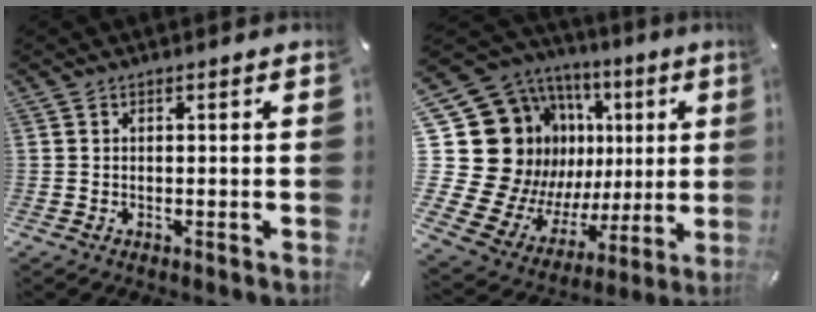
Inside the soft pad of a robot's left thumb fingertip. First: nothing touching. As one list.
[{"total": 29.2, "force": [5.7, 21.5, 19.0], "torque": [-0.327, -0.086, 0.158]}]